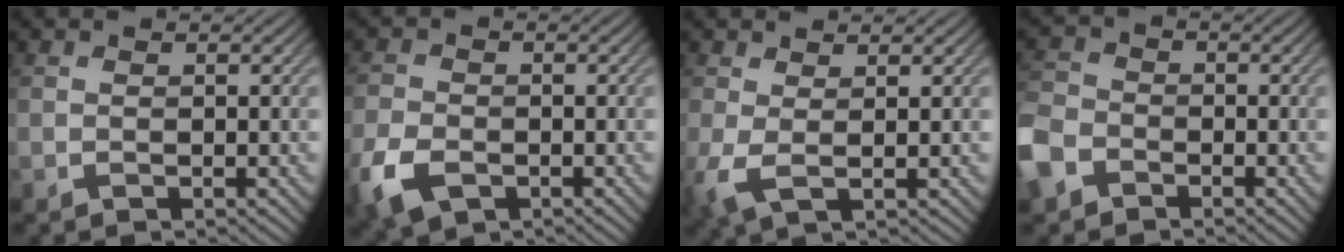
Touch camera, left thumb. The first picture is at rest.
{"total": 6.4, "force": [-3.4, 4.0, 3.7], "torque": [-0.096, -0.013, -0.070]}
{"total": 2.8, "force": [0.2, 0.9, 2.7], "torque": [-0.076, -0.004, 0.001]}
{"total": 6.2, "force": [-3.7, 4.3, 2.6], "torque": [-0.080, -0.010, -0.093]}